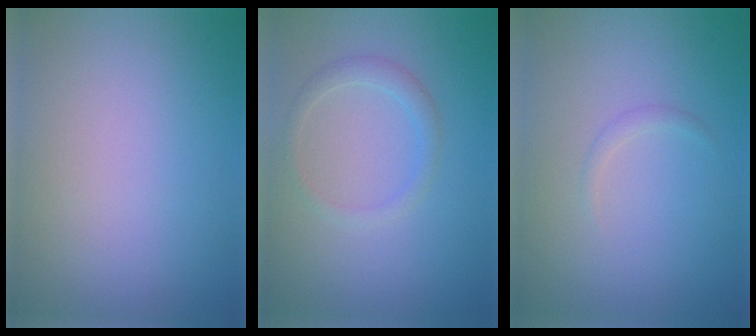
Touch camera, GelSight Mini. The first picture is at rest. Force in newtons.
{"total": 1.5, "press": 1.5, "slide": 0.1}
{"total": 0.6, "press": 0.6, "slide": 0.0}